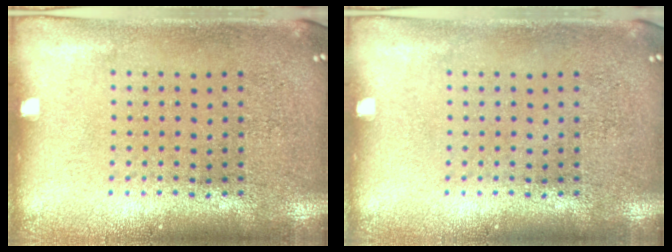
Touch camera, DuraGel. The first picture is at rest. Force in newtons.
{"total": 0.0}